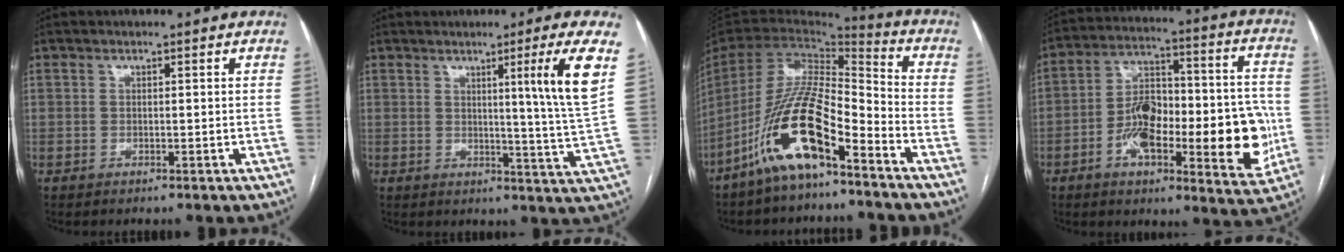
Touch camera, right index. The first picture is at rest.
{"total": 9.4, "force": [3.4, -3.1, 8.2], "torque": [-0.111, -0.026, 0.052]}
{"total": 16.0, "force": [-9.6, 3.2, 12.4], "torque": [-0.247, -0.007, -0.179]}
{"total": 21.4, "force": [-5.0, 7.1, 19.6], "torque": [-0.262, 0.027, -0.062]}